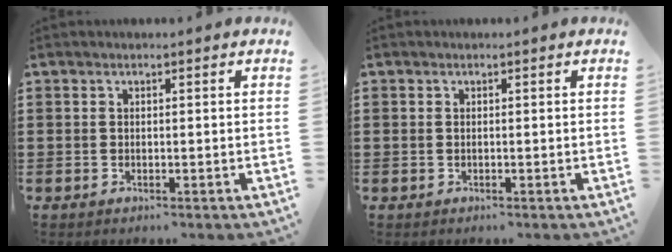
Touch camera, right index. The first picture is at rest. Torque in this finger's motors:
{"motor_torque": [2.14, 0.00, 0.04, -0.08]}